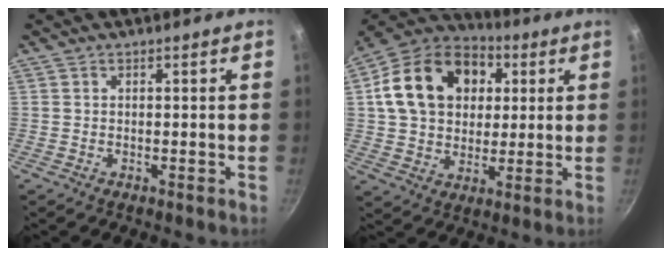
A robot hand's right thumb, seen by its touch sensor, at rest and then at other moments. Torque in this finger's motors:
{"motor_torque": [0.39, 3.54, 0.70, -0.30, 0.29]}